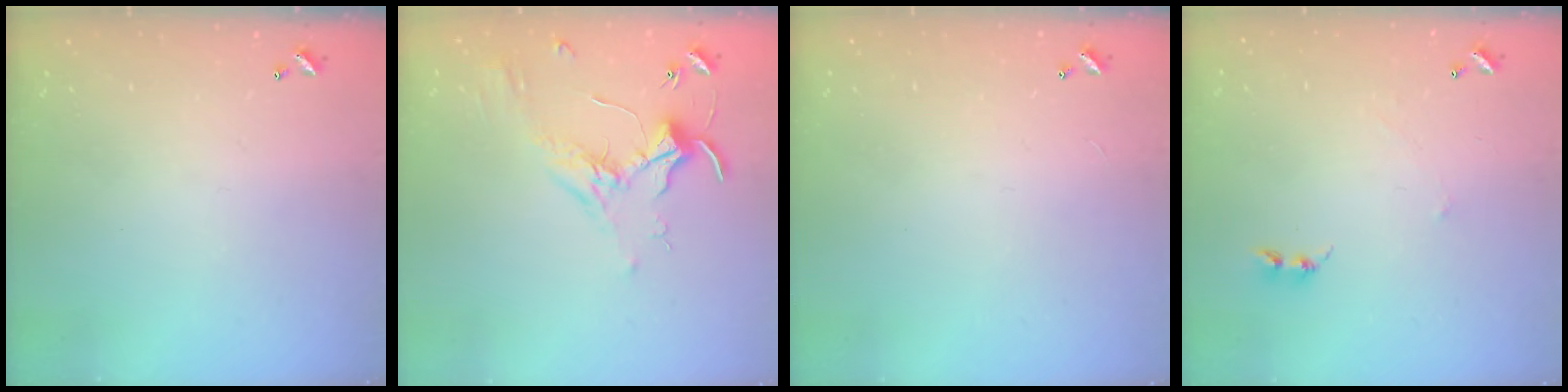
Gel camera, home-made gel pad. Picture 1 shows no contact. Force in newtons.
{"total": 1.6, "press": 1.6, "slide": 0.4}
{"total": 2.8, "press": 2.8, "slide": 0.3}
{"total": 2.3, "press": 2.3, "slide": 0.3}